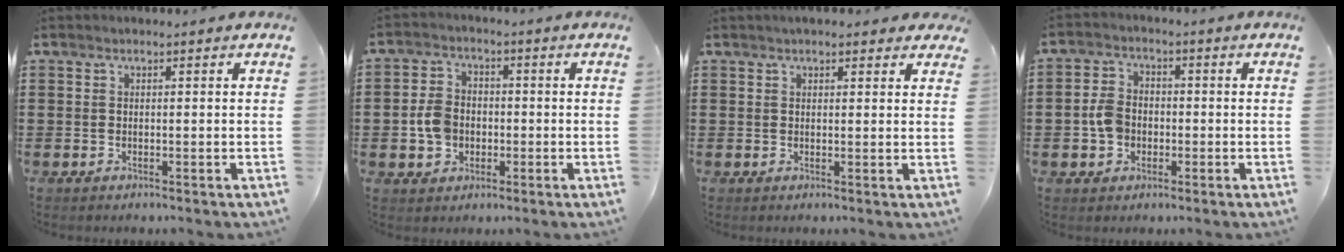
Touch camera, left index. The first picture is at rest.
{"total": 5.2, "force": [-1.0, 4.2, 2.9], "torque": [-0.075, 0.006, -0.023]}
{"total": 1.9, "force": [1.7, 0.6, 0.6], "torque": [-0.016, 0.007, 0.031]}
{"total": 4.7, "force": [-0.9, 3.6, 2.8], "torque": [-0.070, 0.006, -0.022]}